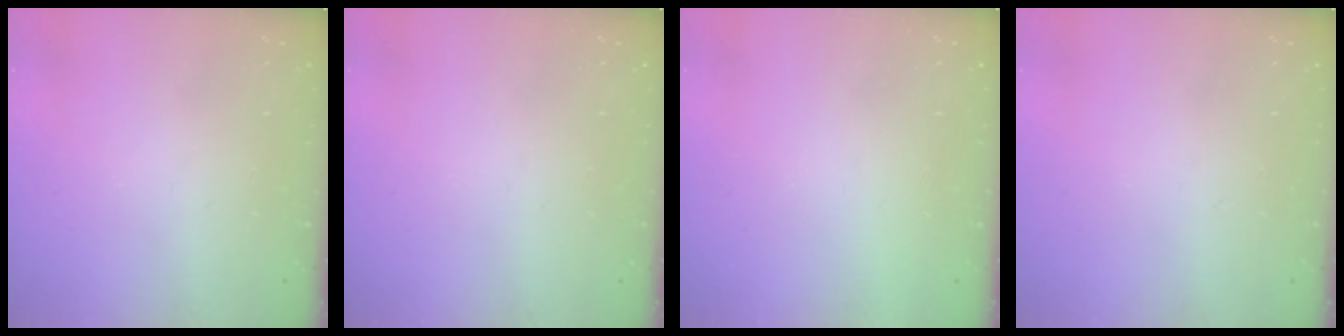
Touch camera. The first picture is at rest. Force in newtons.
{"total": 0.0}
{"total": 1.6, "press": 1.6, "slide": 0.1}
{"total": 0.0}